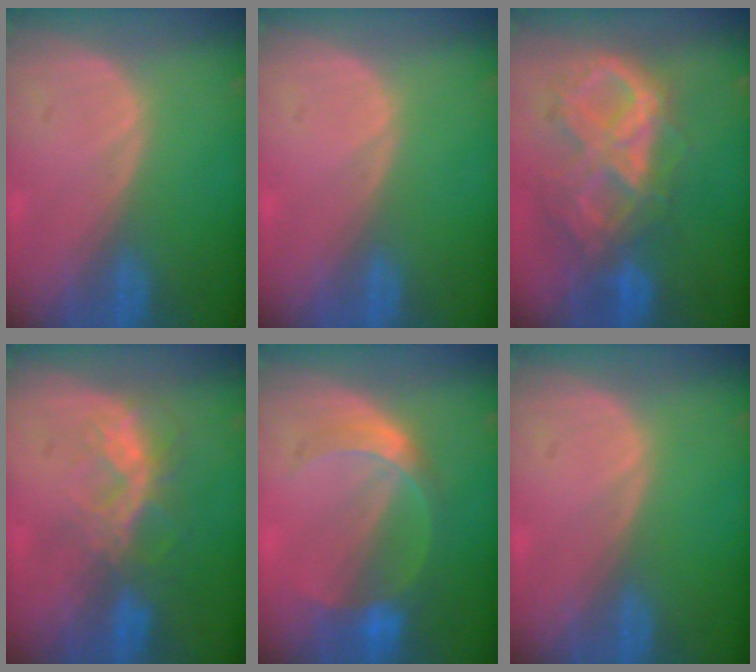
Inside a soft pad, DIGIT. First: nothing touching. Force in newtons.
{"total": 0.0}
{"total": 10.5, "press": 8.9, "slide": 5.5}
{"total": 6.6, "press": 6.0, "slide": 2.7}
{"total": 6.3, "press": 5.6, "slide": 3.0}
{"total": 0.0}